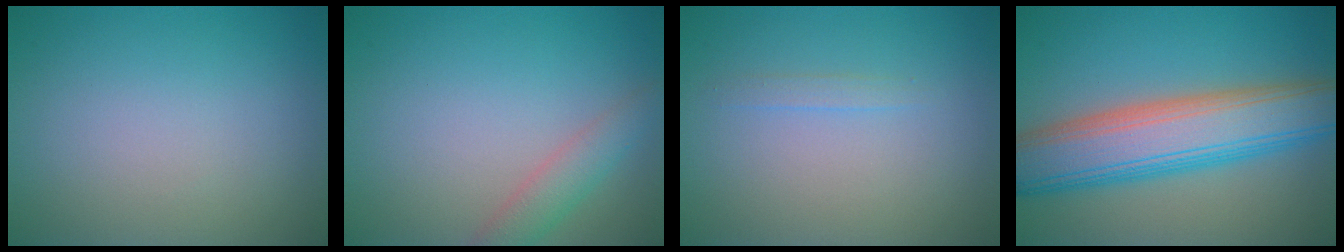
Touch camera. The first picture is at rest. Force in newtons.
{"total": 2.5, "press": 2.5, "slide": 0.1}
{"total": 0.8, "press": 0.8, "slide": 0.0}
{"total": 9.6, "press": 9.5, "slide": 0.4}